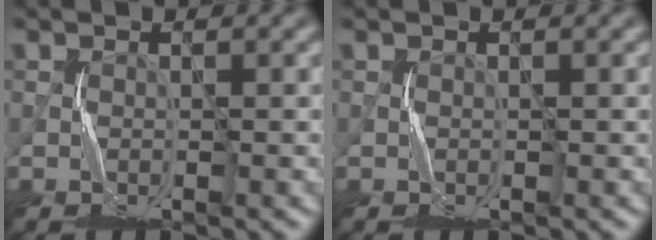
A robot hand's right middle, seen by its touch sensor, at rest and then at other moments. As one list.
[{"total": 0.0}]